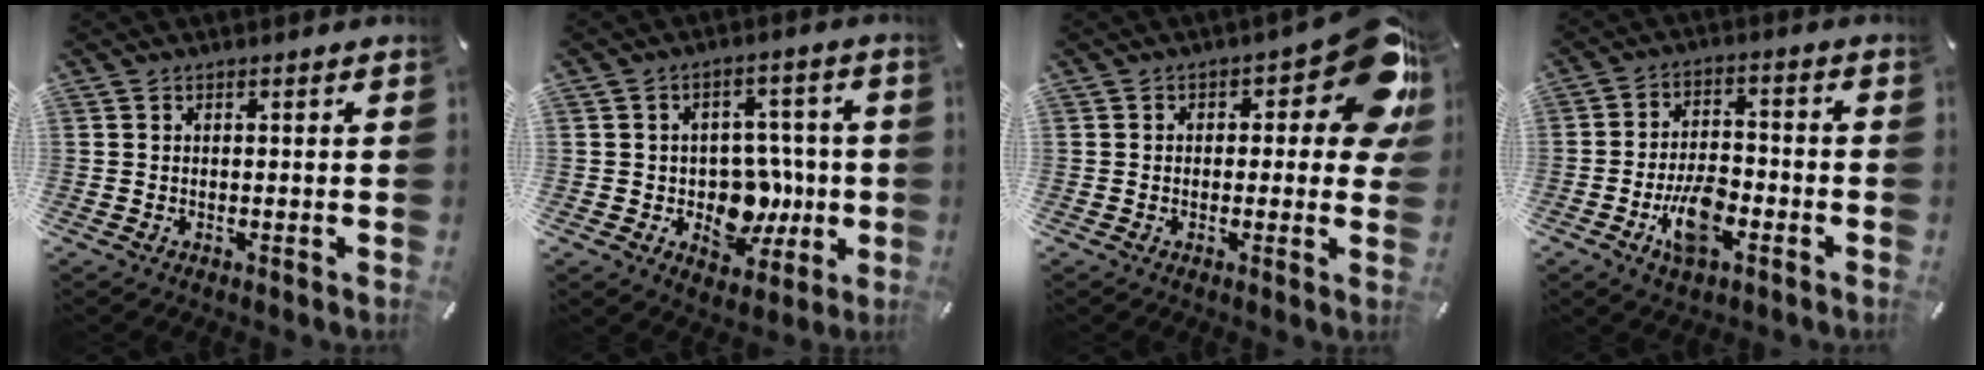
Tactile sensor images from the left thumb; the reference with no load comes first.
{"total": 11.3, "force": [-1.6, 9.5, 6.0], "torque": [-0.066, 0.011, -0.016]}
{"total": 13.4, "force": [4.8, 5.9, 11.1], "torque": [-0.133, -0.036, 0.082]}
{"total": 10.3, "force": [-4.7, 5.4, 7.4], "torque": [-0.145, 0.019, -0.081]}